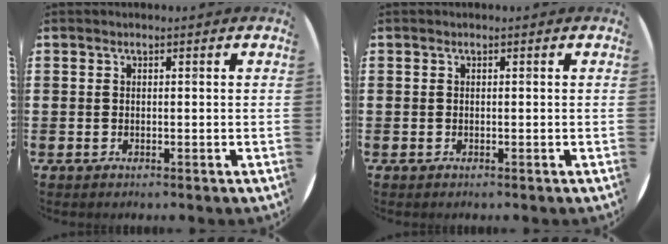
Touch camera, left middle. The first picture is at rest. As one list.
[{"total": 0.0}]